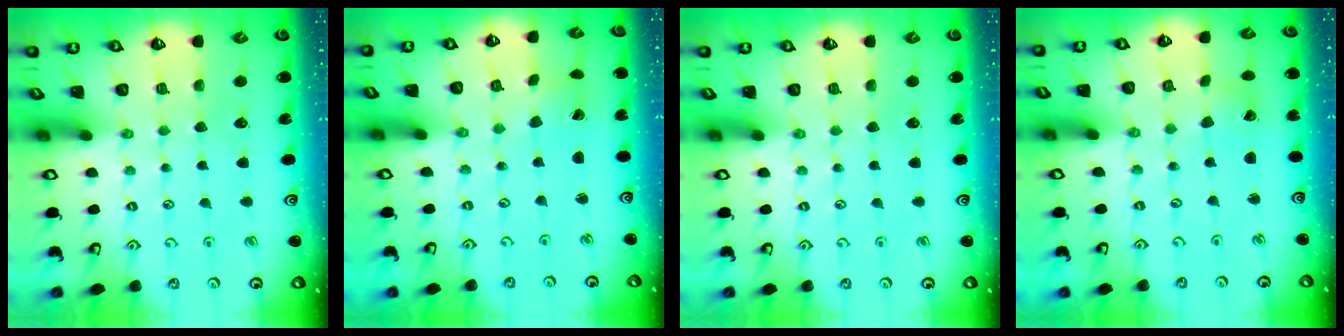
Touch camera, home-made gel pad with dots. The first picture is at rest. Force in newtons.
{"total": 1.2, "press": 1.1, "slide": 0.4}
{"total": 0.0}
{"total": 2.9, "press": 2.9, "slide": 0.2}